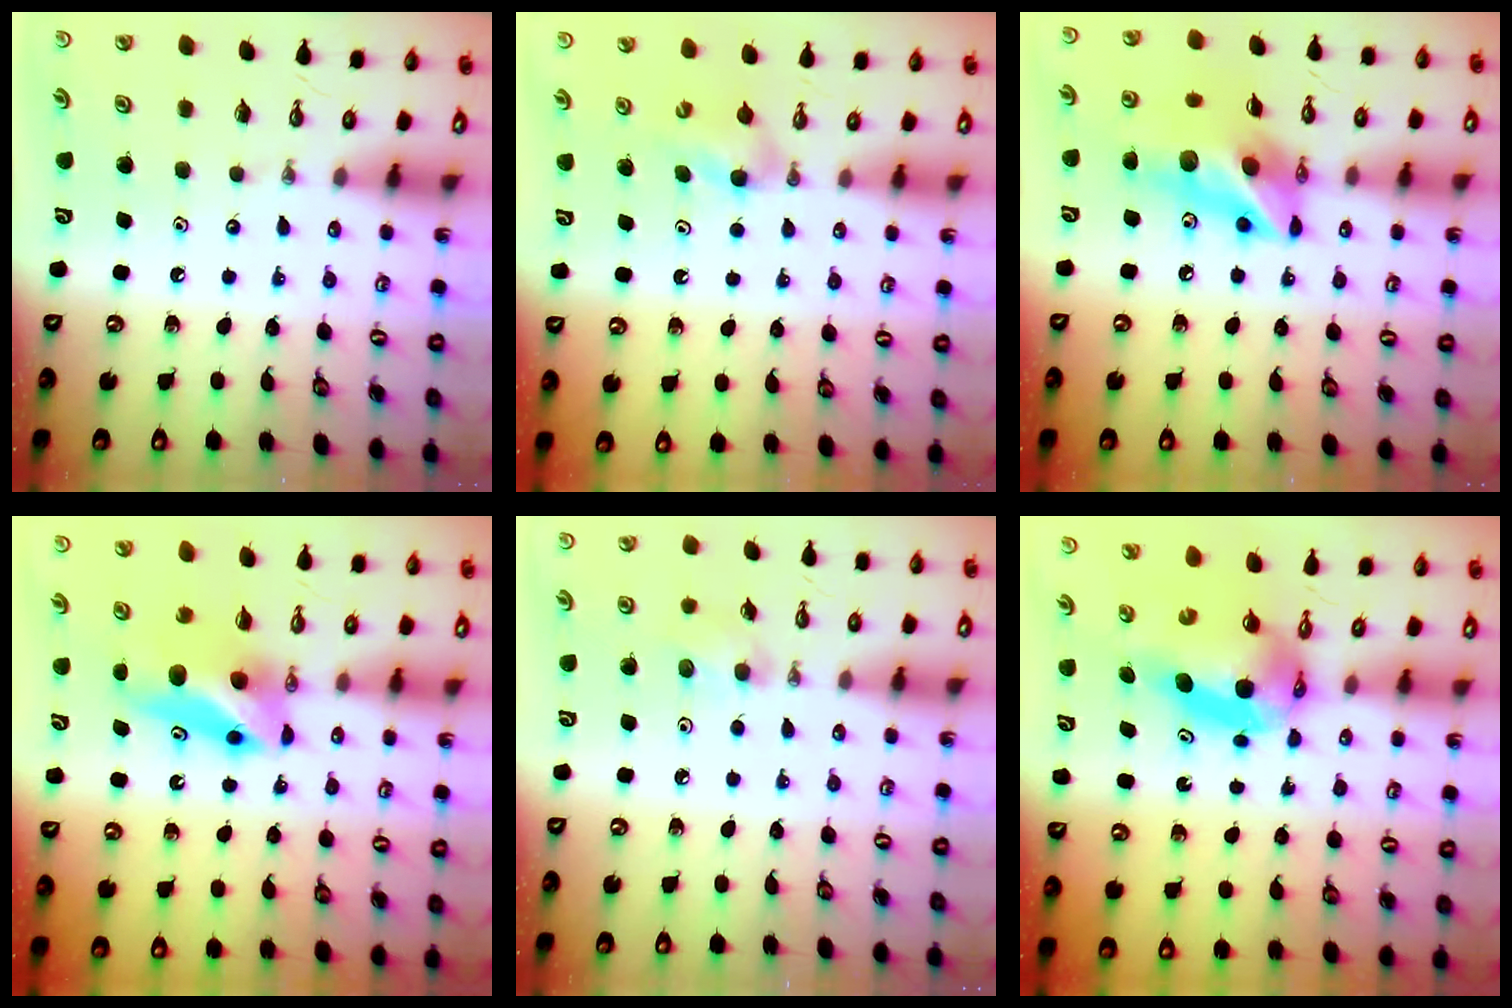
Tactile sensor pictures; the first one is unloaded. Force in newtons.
{"total": 4.1, "press": 3.9, "slide": 1.2}
{"total": 15.0, "press": 14.7, "slide": 2.6}
{"total": 8.3, "press": 7.5, "slide": 3.7}
{"total": 6.4, "press": 5.7, "slide": 2.9}
{"total": 6.0, "press": 5.9, "slide": 0.4}